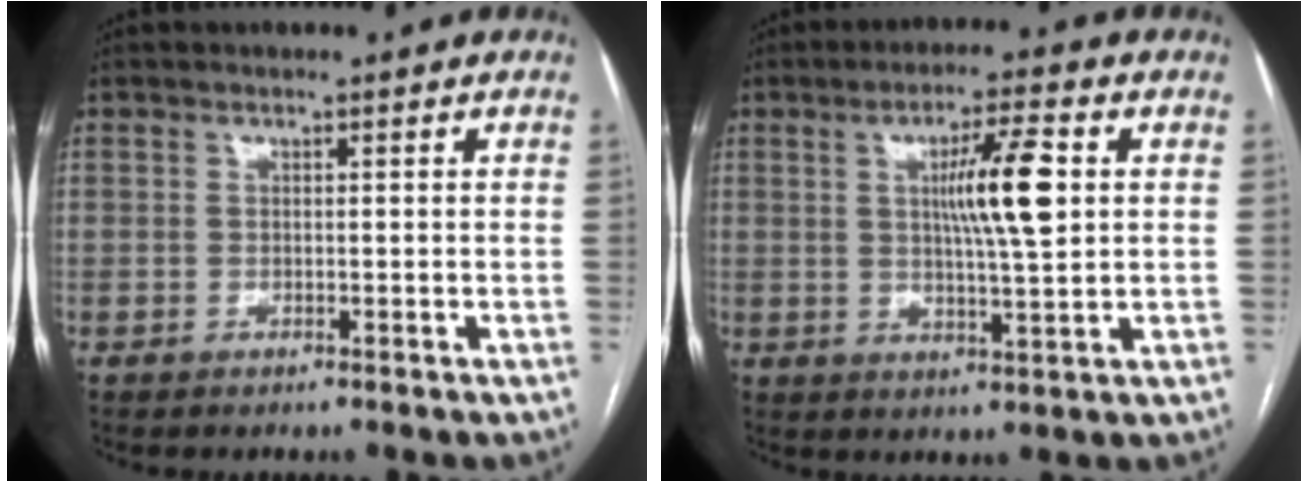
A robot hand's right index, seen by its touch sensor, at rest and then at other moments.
{"total": 9.1, "force": [1.8, 0.6, 8.9], "torque": [-0.150, 0.002, 0.031]}